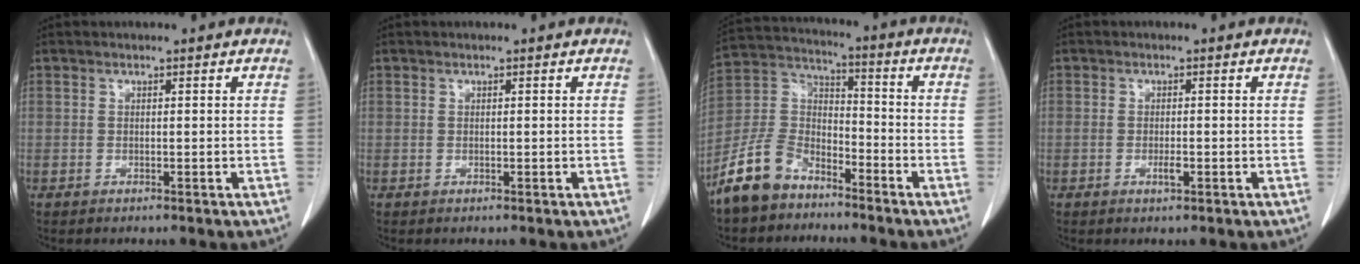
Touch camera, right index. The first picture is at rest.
{"total": 0.0}
{"total": 10.4, "force": [-7.9, 5.5, 4.0], "torque": [-0.101, 0.015, -0.160]}
{"total": 1.5, "force": [-0.6, 0.4, 1.3], "torque": [-0.024, -0.001, -0.009]}